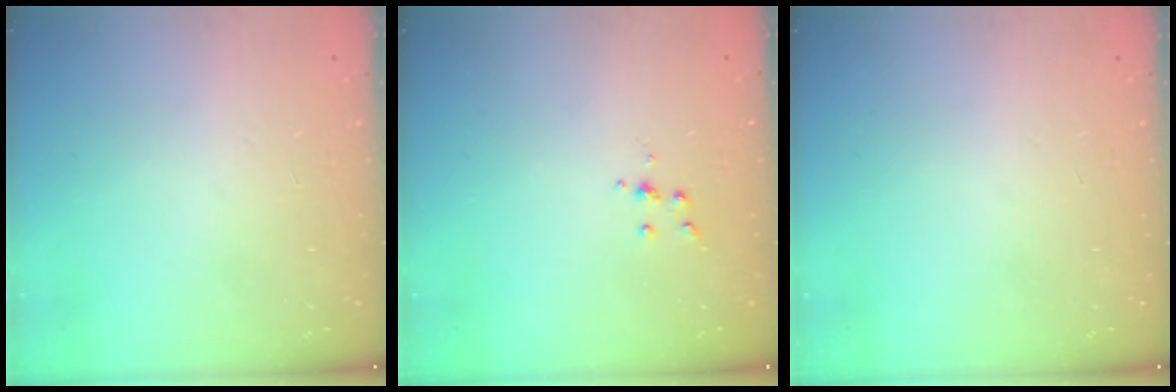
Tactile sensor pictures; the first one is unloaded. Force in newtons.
{"total": 3.6, "press": 3.6, "slide": 0.3}
{"total": 0.0}